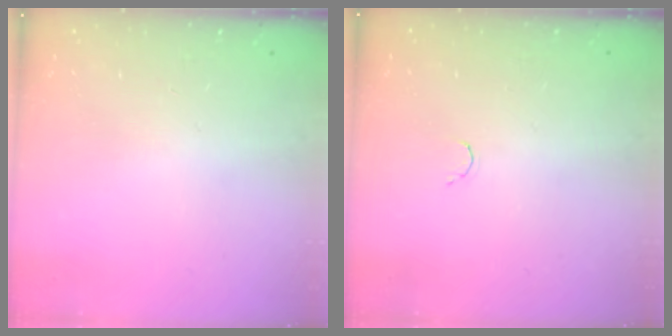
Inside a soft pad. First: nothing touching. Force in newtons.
{"total": 1.8, "press": 1.7, "slide": 0.4}